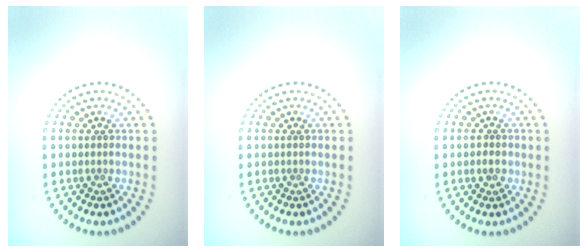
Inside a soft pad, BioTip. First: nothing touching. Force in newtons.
{"total": 0.0}
{"total": 1.3, "press": 1.3, "slide": 0.4}